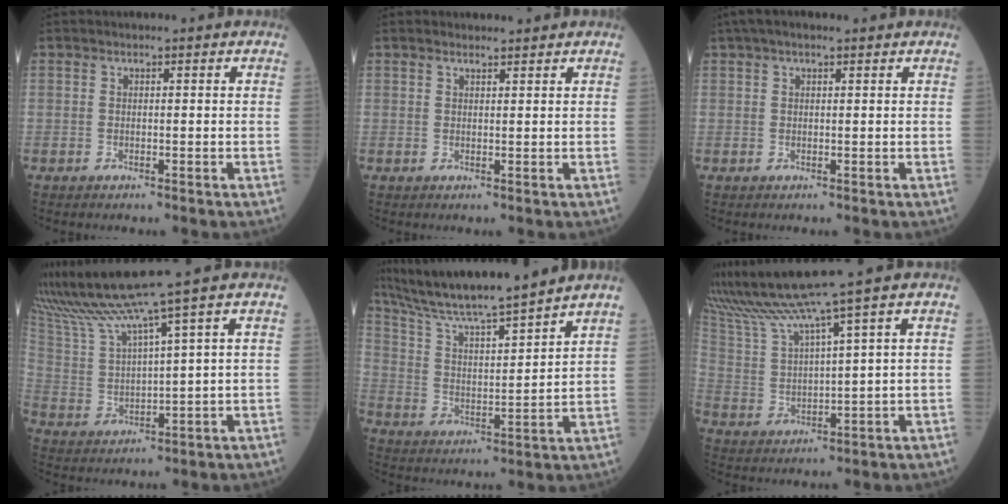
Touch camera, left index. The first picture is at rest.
{"total": 1.3, "force": [1.3, 0.2, 0.1], "torque": [-0.008, 0.005, 0.024]}
{"total": 4.0, "force": [2.8, 1.0, 2.7], "torque": [-0.050, 0.032, 0.047]}
{"total": 10.6, "force": [8.1, -2.6, 6.3], "torque": [-0.126, 0.006, 0.159]}
{"total": 14.4, "force": [12.8, -1.5, 6.5], "torque": [-0.124, 0.003, 0.225]}
{"total": 10.0, "force": [7.8, -2.7, 5.6], "torque": [-0.114, 0.005, 0.154]}